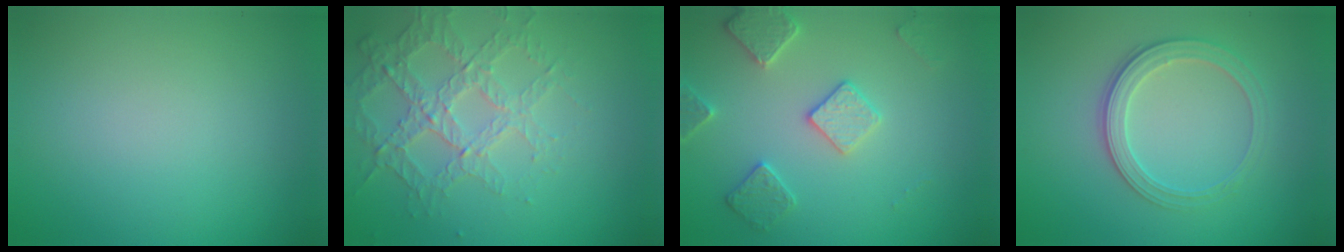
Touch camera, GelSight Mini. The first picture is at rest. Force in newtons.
{"total": 3.7, "press": 3.4, "slide": 1.4}
{"total": 3.2, "press": 3.1, "slide": 0.8}
{"total": 2.8, "press": 2.7, "slide": 0.7}